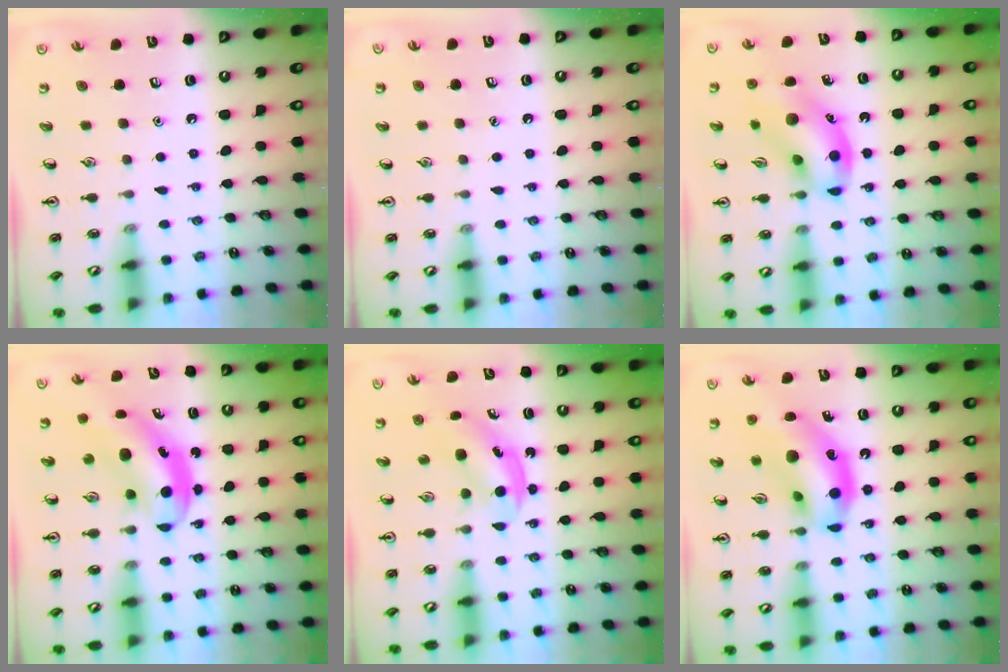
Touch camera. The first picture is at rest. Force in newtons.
{"total": 0.0}
{"total": 13.4, "press": 13.3, "slide": 2.2}
{"total": 7.6, "press": 7.5, "slide": 1.2}
{"total": 5.0, "press": 4.9, "slide": 0.7}
{"total": 16.0, "press": 15.4, "slide": 4.2}